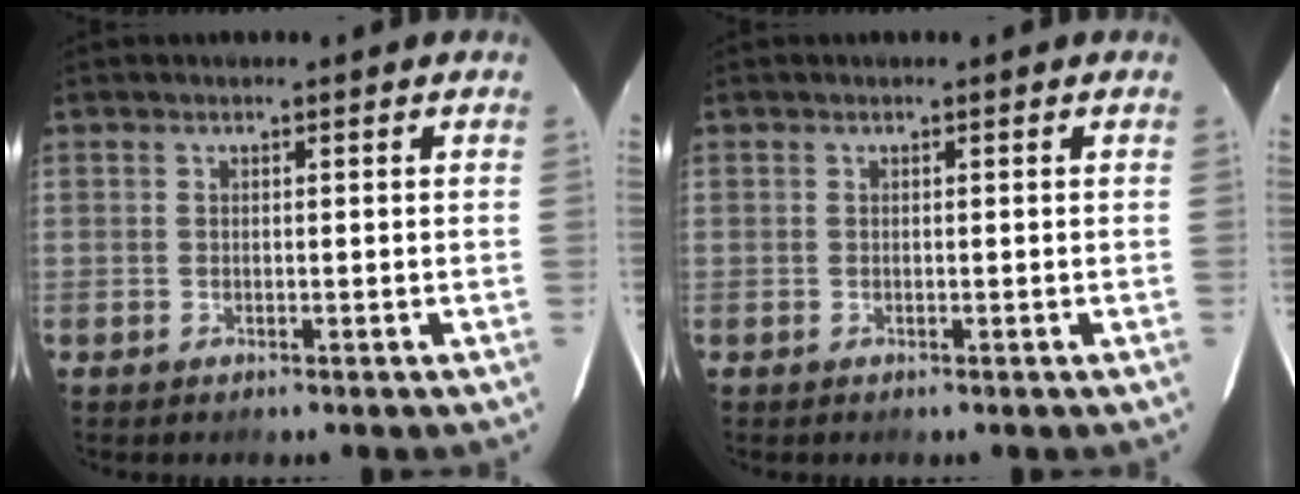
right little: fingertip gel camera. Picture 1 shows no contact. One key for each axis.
{"total": 0.0}